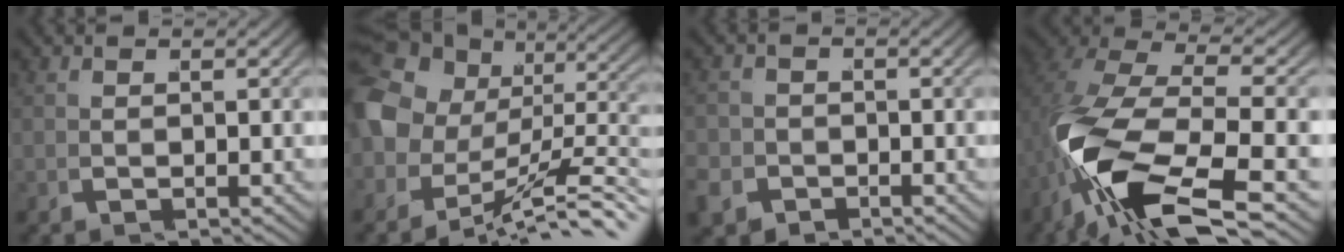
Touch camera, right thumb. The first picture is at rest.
{"total": 11.6, "force": [-4.6, 8.1, 6.8], "torque": [-0.136, -0.024, -0.060]}
{"total": 3.9, "force": [-2.2, 3.2, 0.8], "torque": [-0.025, -0.020, -0.036]}
{"total": 13.1, "force": [-2.1, 7.4, 10.6], "torque": [-0.280, -0.055, -0.003]}